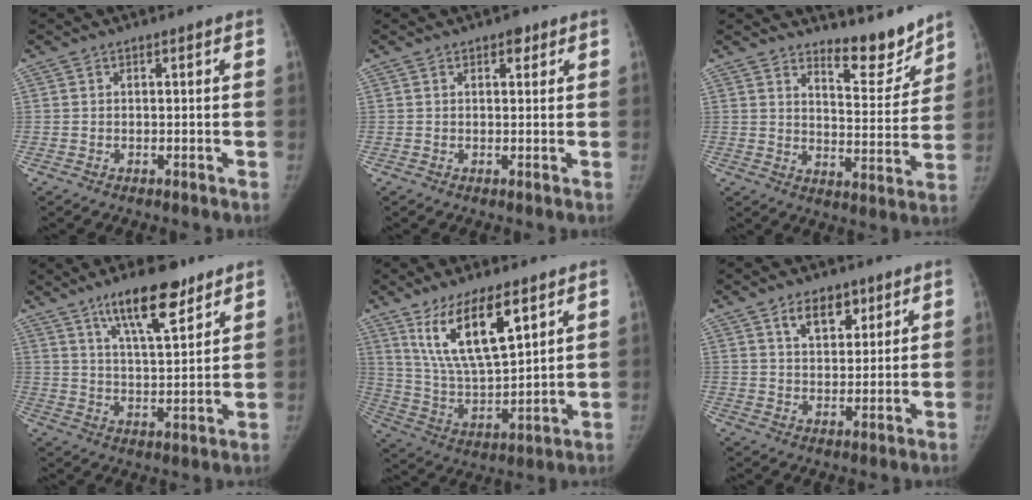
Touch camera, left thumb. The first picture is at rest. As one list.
[{"total": 1.7, "force": [1.0, 1.0, 1.0], "torque": [-0.004, -0.002, 0.011]}, {"total": 8.9, "force": [8.1, 2.4, 2.8], "torque": [-0.007, -0.075, 0.126]}, {"total": 12.6, "force": [8.2, 3.8, 8.8], "torque": [-0.123, -0.044, 0.138]}, {"total": 15.8, "force": [8.4, 5.4, 12.2], "torque": [-0.204, -0.041, 0.169]}, {"total": 6.7, "force": [3.8, 4.0, 3.8], "torque": [-0.035, -0.023, 0.064]}]